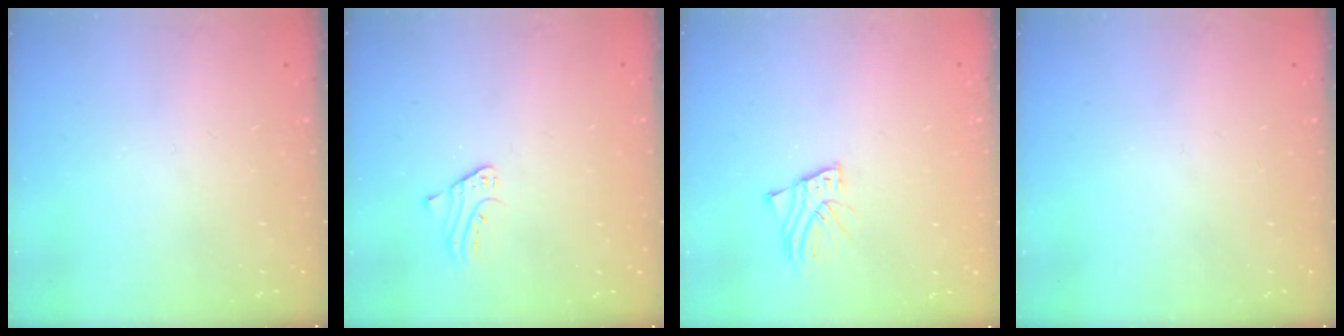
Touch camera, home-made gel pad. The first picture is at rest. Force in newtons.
{"total": 1.7, "press": 1.7, "slide": 0.3}
{"total": 2.7, "press": 2.7, "slide": 0.2}
{"total": 0.0}